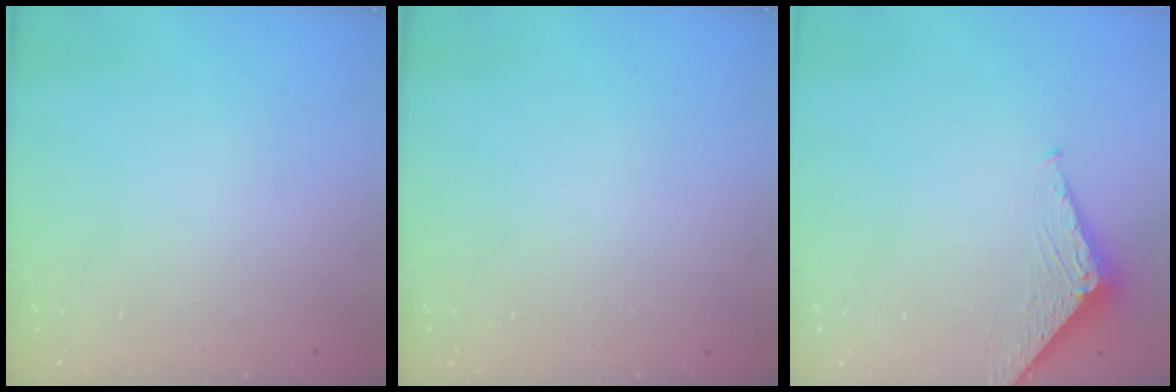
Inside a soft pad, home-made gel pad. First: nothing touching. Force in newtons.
{"total": 0.0}
{"total": 4.1, "press": 4.1, "slide": 0.4}